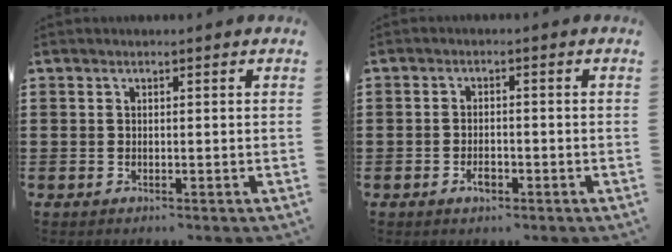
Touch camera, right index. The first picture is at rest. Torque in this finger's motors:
{"motor_torque": [0.98, 1.02, 0.16, 0.05]}